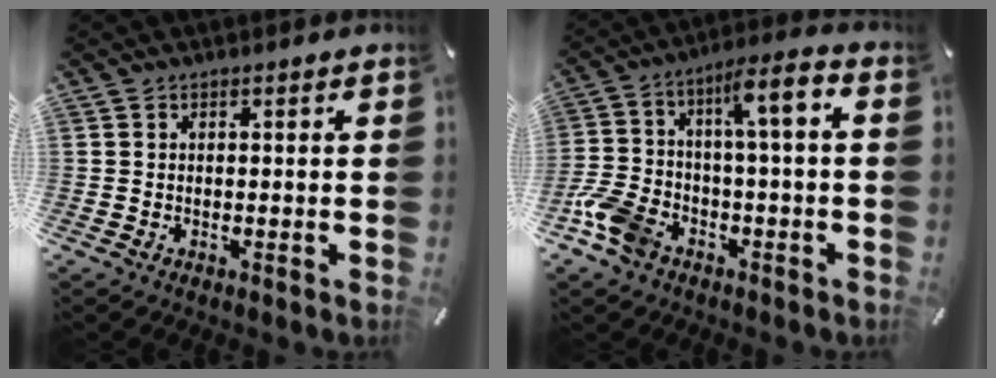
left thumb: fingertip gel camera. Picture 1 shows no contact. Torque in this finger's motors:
{"motor_torque": [1.08, 3.13, 0.76, 0.75, 0.24]}